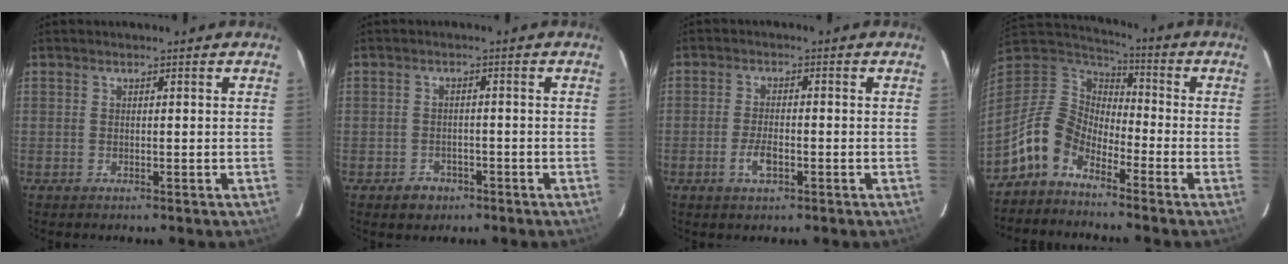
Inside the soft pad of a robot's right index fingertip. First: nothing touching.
{"total": 3.6, "force": [-2.1, 2.9, 0.5], "torque": [-0.019, 0.009, -0.026]}
{"total": 4.0, "force": [-1.7, 1.6, 3.2], "torque": [-0.068, -0.001, -0.031]}
{"total": 10.5, "force": [-7.0, 5.9, 5.0], "torque": [-0.108, 0.020, -0.149]}